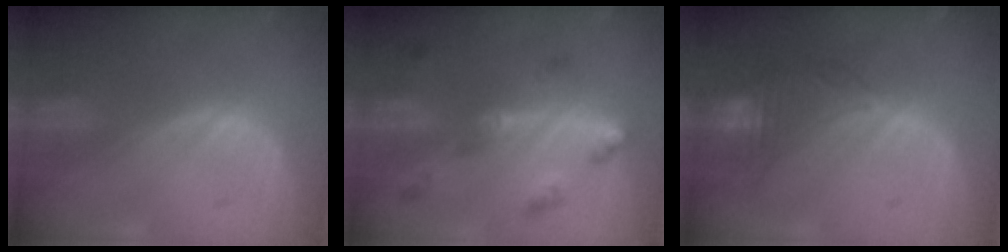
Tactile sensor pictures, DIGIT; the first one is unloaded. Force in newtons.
{"total": 6.0, "press": 5.8, "slide": 1.7}
{"total": 8.0, "press": 7.1, "slide": 3.7}